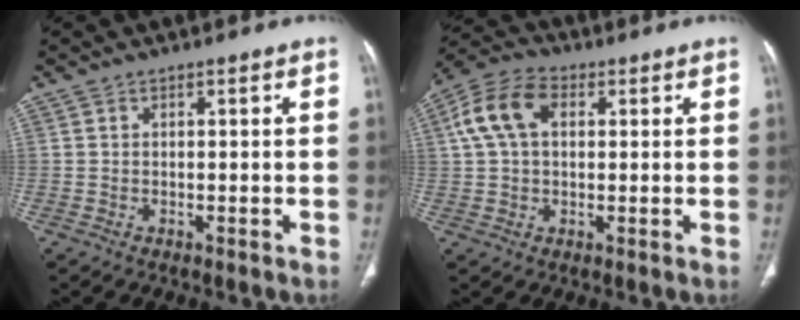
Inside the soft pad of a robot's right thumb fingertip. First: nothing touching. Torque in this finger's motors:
{"motor_torque": [-0.20, 0.33, 0.41, -0.33, 0.06]}